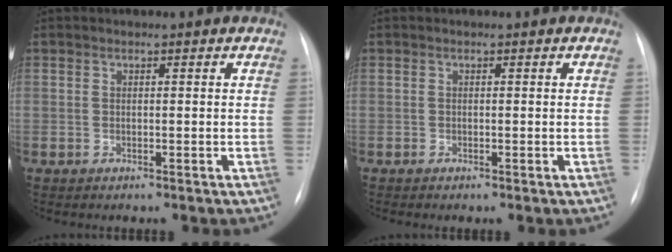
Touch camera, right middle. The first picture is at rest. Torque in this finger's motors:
{"motor_torque": [0.40, -0.57, 0.03, 0.00]}